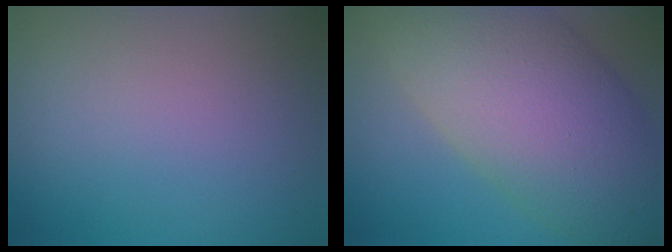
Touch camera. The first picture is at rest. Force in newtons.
{"total": 13.8, "press": 13.8, "slide": 0.4}